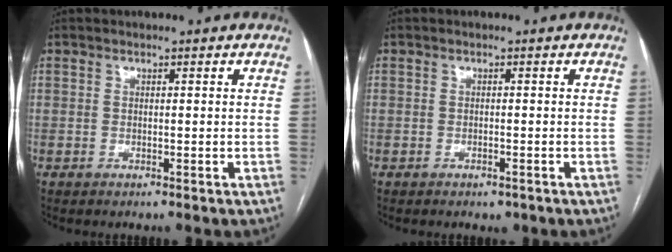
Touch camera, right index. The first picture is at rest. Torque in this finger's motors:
{"motor_torque": [0.30, -0.22, 0.13, 0.02]}